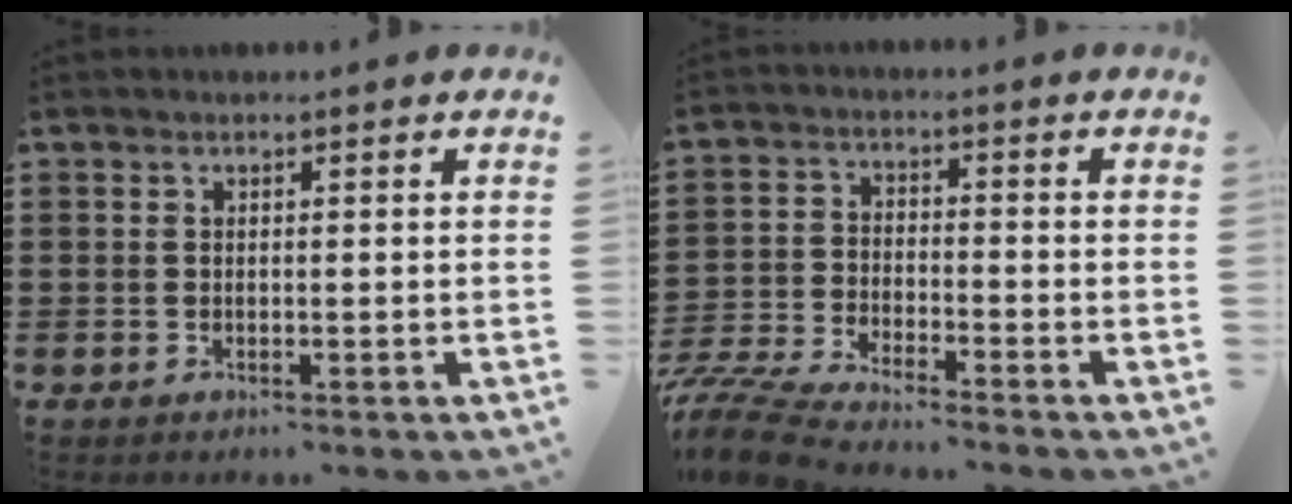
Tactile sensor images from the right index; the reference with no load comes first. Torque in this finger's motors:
{"motor_torque": [0.08, 0.05, 0.22, 0.12]}